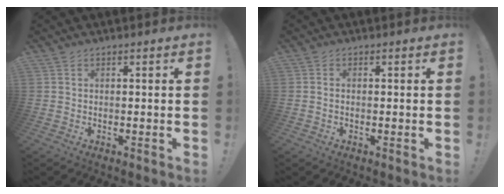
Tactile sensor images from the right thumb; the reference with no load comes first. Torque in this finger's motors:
{"motor_torque": [-0.28, -0.42, -0.07, 0.11, 0.06]}